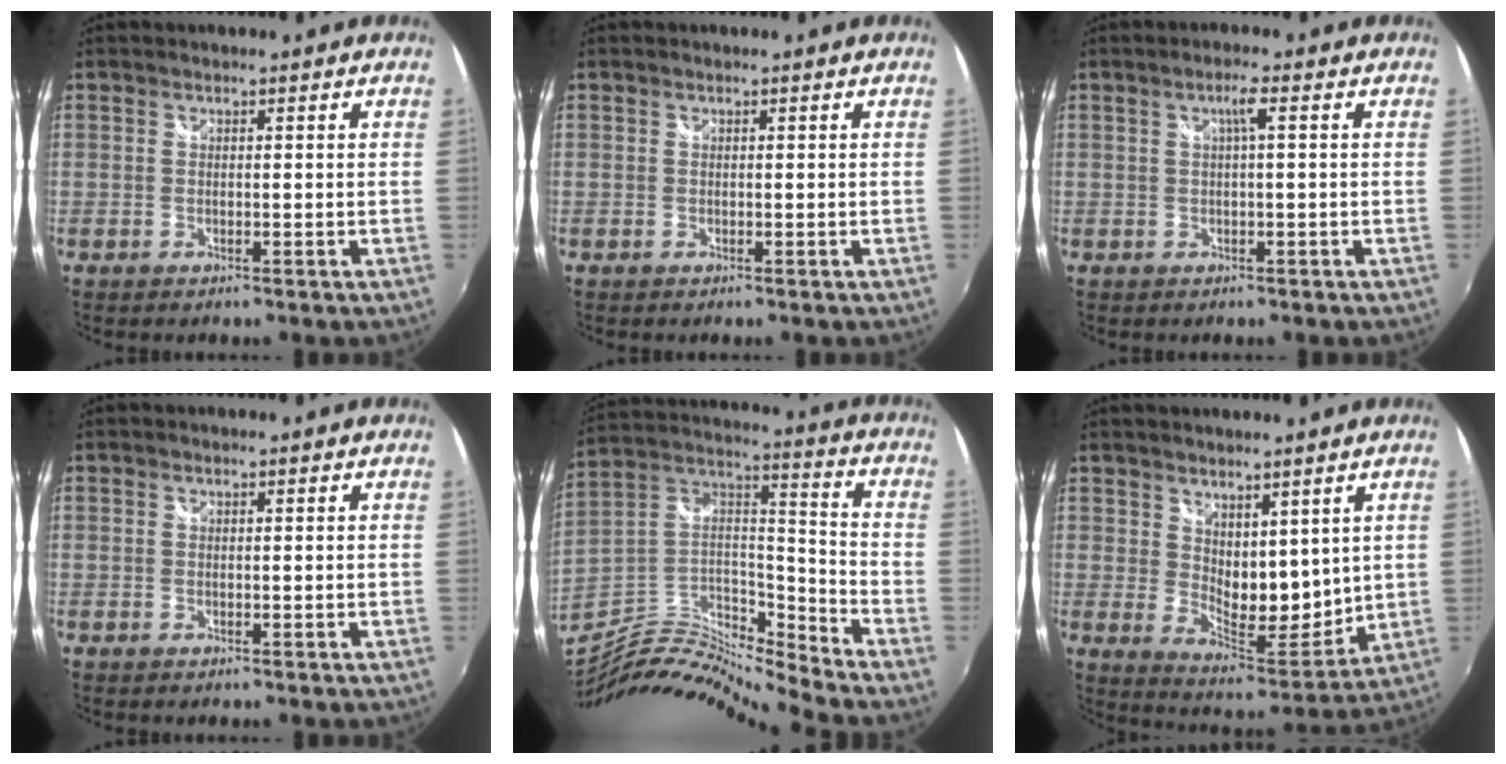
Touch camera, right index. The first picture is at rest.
{"total": 0.0}
{"total": 2.3, "force": [0.4, -0.2, 2.2], "torque": [-0.041, 0.005, 0.007]}
{"total": 0.0}
{"total": 15.9, "force": [-15.1, 0.0, 5.2], "torque": [-0.100, 0.013, -0.297]}
{"total": 10.2, "force": [5.0, 5.7, 6.8], "torque": [-0.095, -0.018, 0.099]}